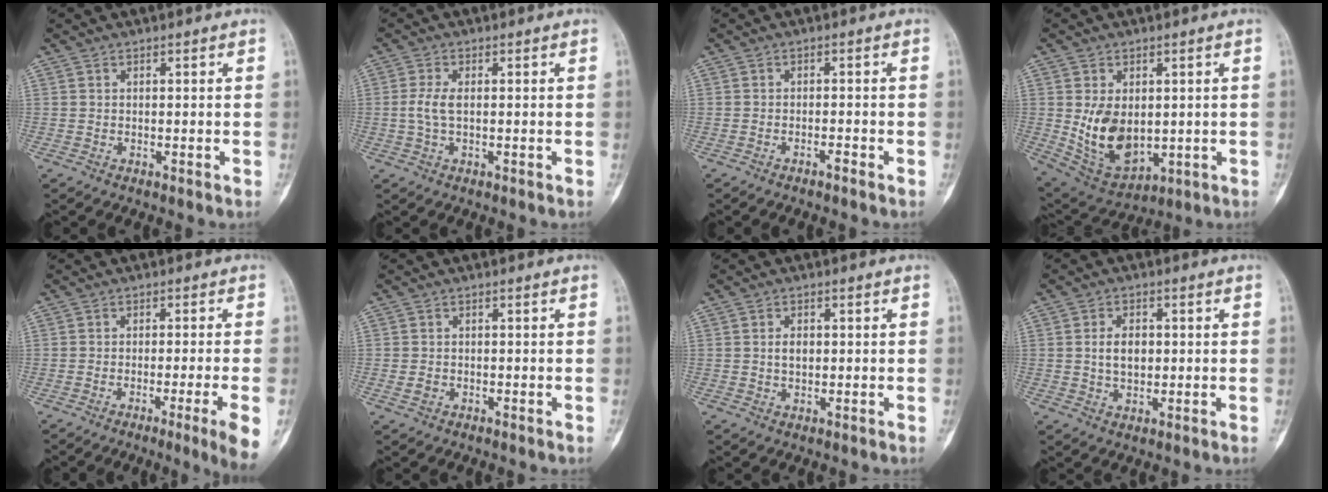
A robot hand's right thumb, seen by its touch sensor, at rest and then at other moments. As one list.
[{"total": 3.5, "force": [-0.1, 1.5, 3.1], "torque": [-0.082, 0.002, -0.003]}, {"total": 1.2, "force": [-1.0, 0.0, 0.6], "torque": [-0.013, 0.011, -0.017]}, {"total": 11.5, "force": [0.3, 7.6, 8.6], "torque": [-0.126, -0.013, 0.032]}, {"total": 6.8, "force": [-3.1, -1.0, 6.0], "torque": [-0.088, -0.005, -0.049]}, {"total": 1.7, "force": [-0.5, 1.3, 0.8], "torque": [-0.009, 0.005, -0.007]}, {"total": 2.6, "force": [0.2, 1.8, 2.0], "torque": [-0.026, 0.001, 0.004]}, {"total": 5.0, "force": [0.4, 3.4, 3.7], "torque": [-0.053, 0.001, 0.007]}]